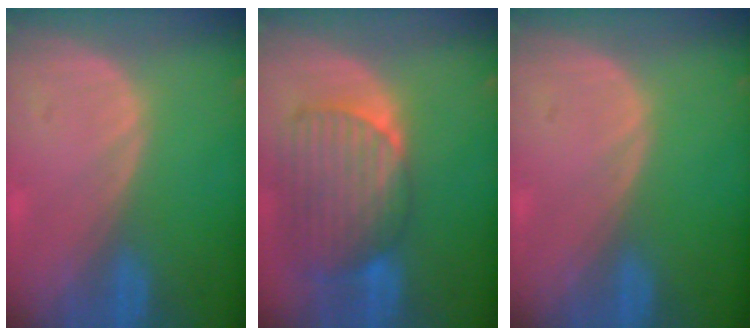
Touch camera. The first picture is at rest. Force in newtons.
{"total": 9.8, "press": 8.5, "slide": 4.8}
{"total": 0.0}